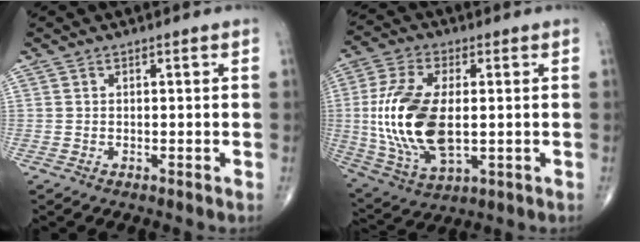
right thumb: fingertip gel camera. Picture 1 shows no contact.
{"total": 18.0, "force": [-0.1, 9.2, 15.5], "torque": [-0.327, -0.008, 0.006]}